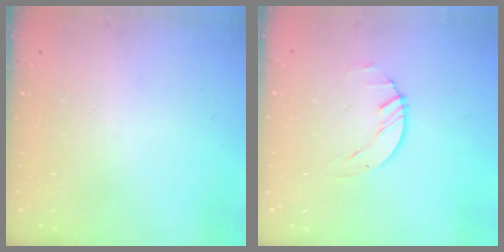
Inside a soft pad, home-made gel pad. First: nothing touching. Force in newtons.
{"total": 0.8, "press": 0.8, "slide": 0.2}